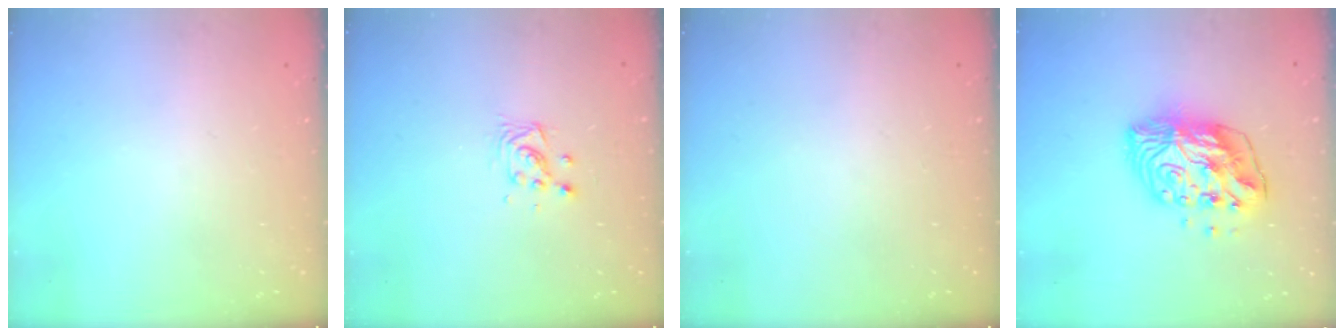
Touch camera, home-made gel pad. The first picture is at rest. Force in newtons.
{"total": 4.6, "press": 4.6, "slide": 0.2}
{"total": 0.0}
{"total": 11.7, "press": 11.6, "slide": 1.3}